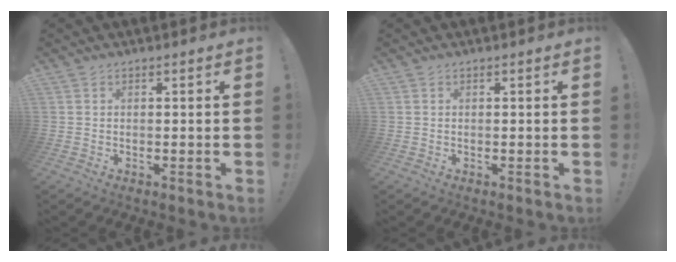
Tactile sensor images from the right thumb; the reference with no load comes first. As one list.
[{"total": 0.0}]